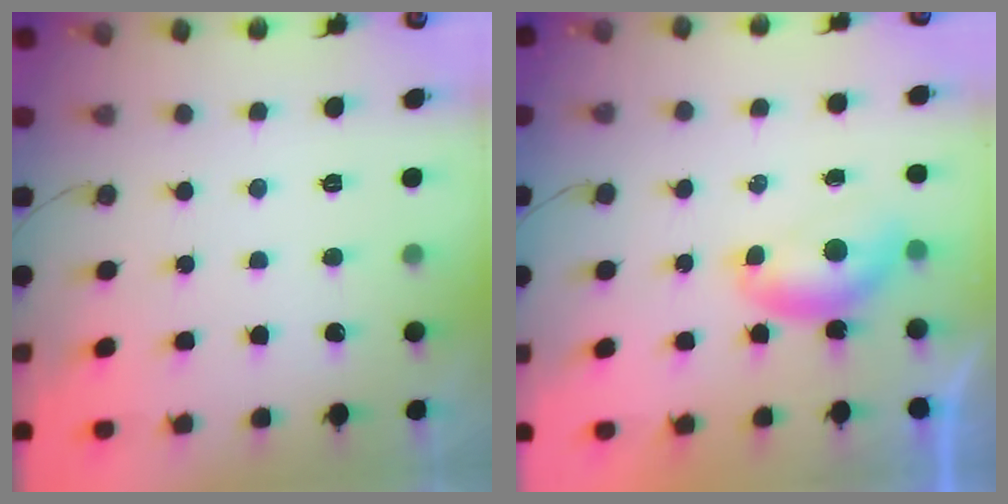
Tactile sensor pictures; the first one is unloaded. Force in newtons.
{"total": 6.8, "press": 6.7, "slide": 0.8}